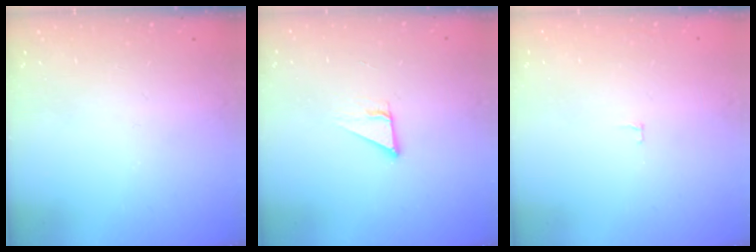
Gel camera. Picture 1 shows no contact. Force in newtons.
{"total": 2.9, "press": 2.9, "slide": 0.2}
{"total": 2.4, "press": 2.4, "slide": 0.2}